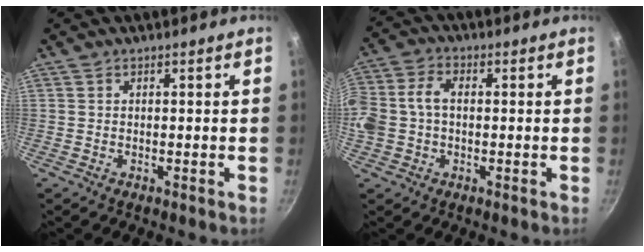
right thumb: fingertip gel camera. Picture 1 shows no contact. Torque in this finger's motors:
{"motor_torque": [0.17, 0.63, 1.71, 0.06, 0.25]}